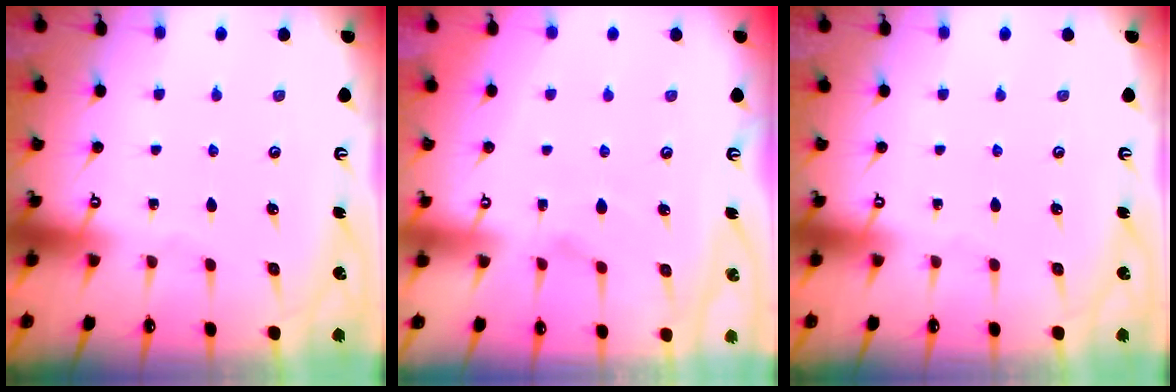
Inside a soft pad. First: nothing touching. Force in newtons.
{"total": 2.5, "press": 2.1, "slide": 1.3}
{"total": 0.0}